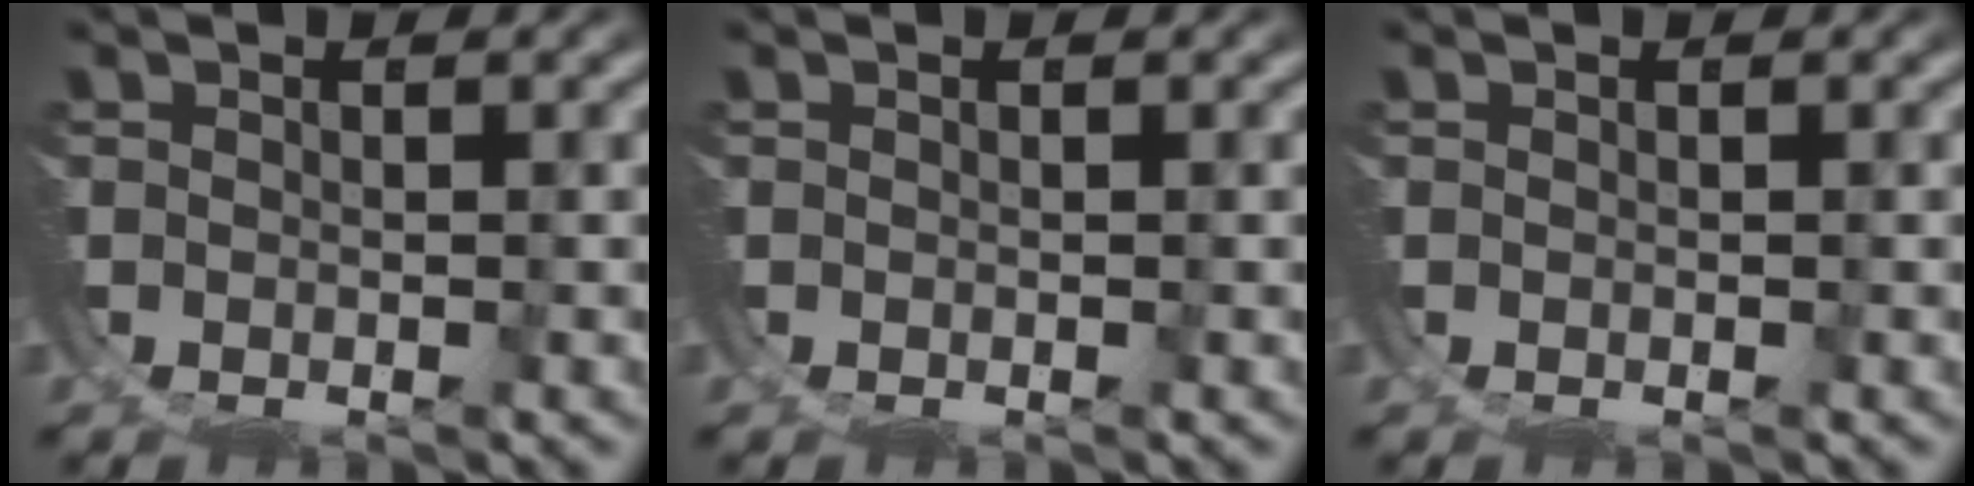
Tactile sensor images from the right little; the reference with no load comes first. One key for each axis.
{"total": 0.0}
{"total": 0.0}